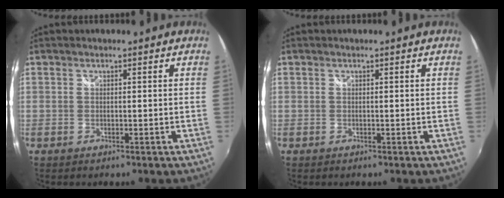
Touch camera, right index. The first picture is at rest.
{"total": 0.0}